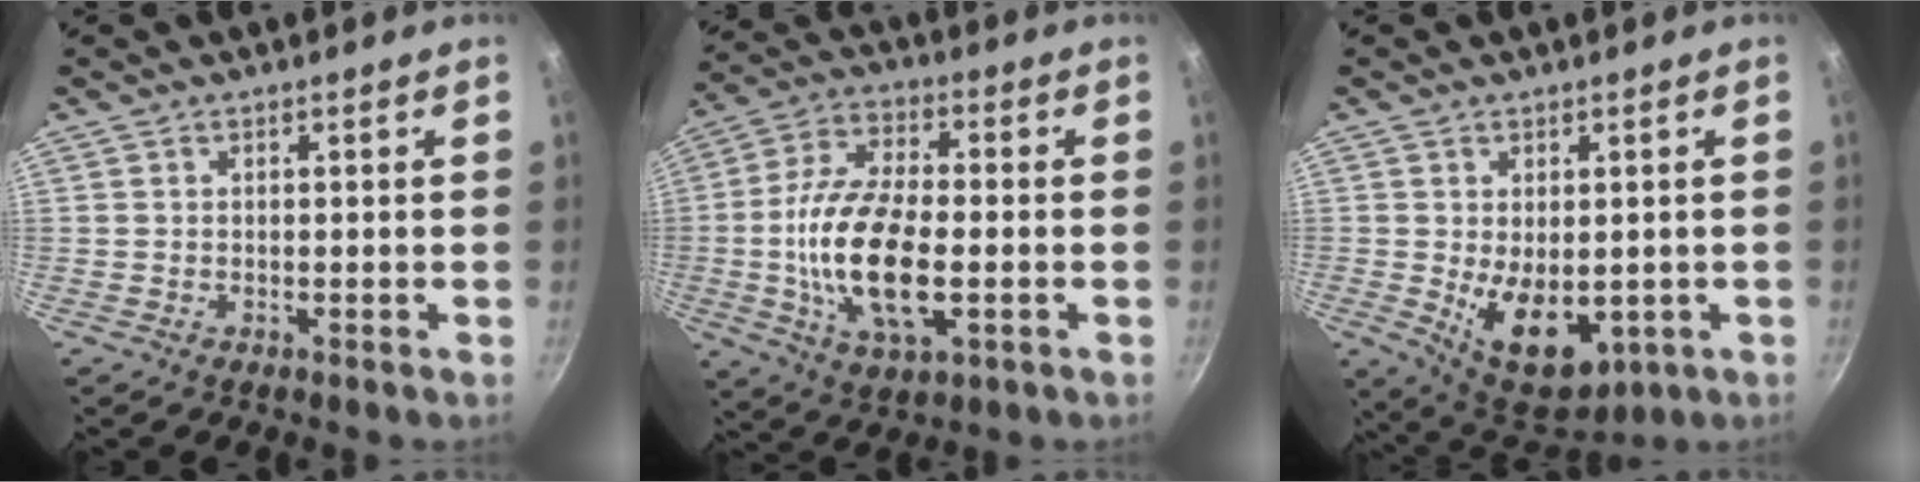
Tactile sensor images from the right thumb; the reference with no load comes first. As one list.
[{"total": 17.7, "force": [-2.7, 8.1, 15.5], "torque": [-0.297, 0.012, -0.048]}, {"total": 11.7, "force": [-2.2, 7.0, 9.2], "torque": [-0.119, -0.014, -0.011]}]